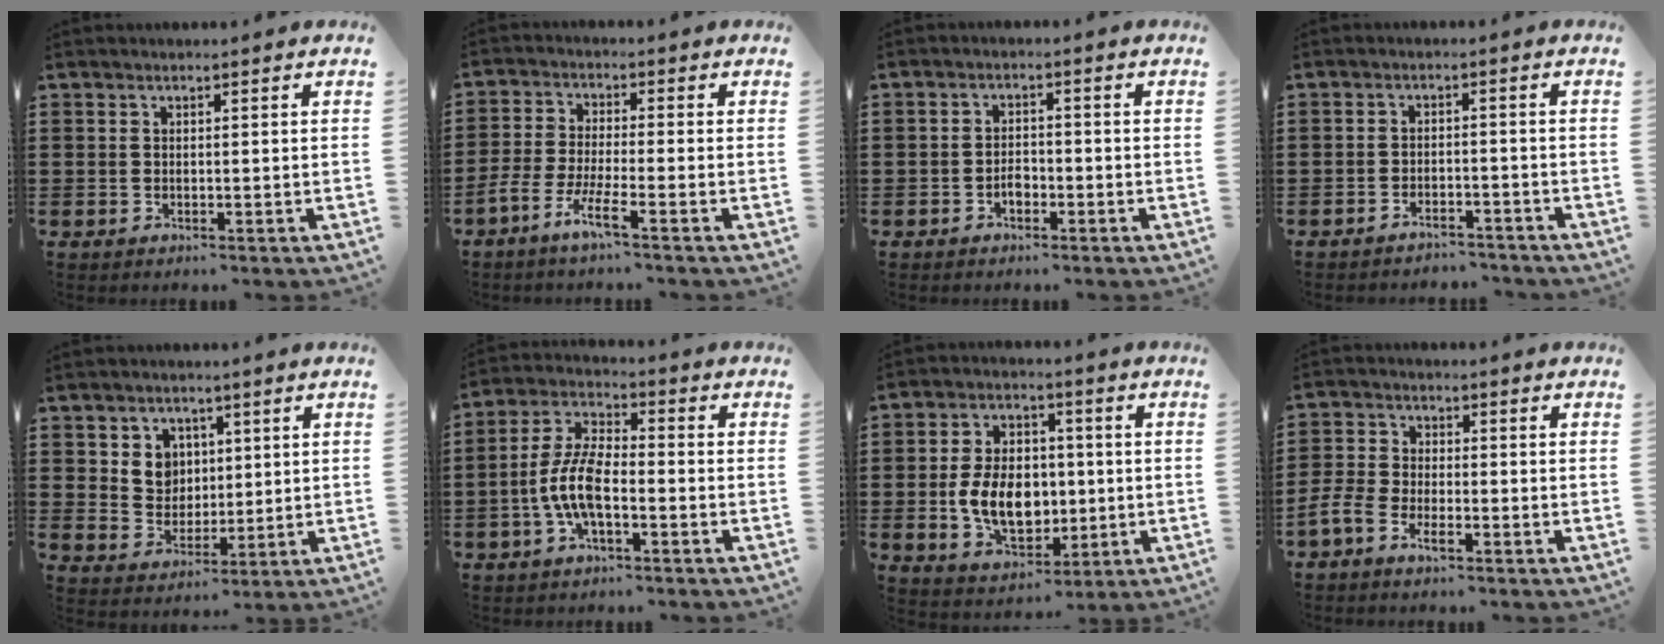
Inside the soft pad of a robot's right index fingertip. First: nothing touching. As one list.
[{"total": 4.8, "force": [-3.6, 0.0, 3.1], "torque": [-0.083, -0.014, -0.075]}, {"total": 2.1, "force": [-1.1, 1.3, 1.3], "torque": [-0.025, 0.001, -0.022]}, {"total": 2.5, "force": [-2.5, 0.3, 0.1], "torque": [-0.009, 0.001, -0.052]}, {"total": 5.4, "force": [1.9, 4.8, 1.4], "torque": [-0.035, 0.007, 0.031]}, {"total": 8.0, "force": [-2.4, 3.2, 6.9], "torque": [-0.165, -0.005, -0.053]}, {"total": 9.8, "force": [-0.9, 6.7, 7.1], "torque": [-0.143, 0.004, -0.020]}, {"total": 3.7, "force": [-2.4, 1.7, 2.2], "torque": [-0.070, -0.001, -0.056]}]